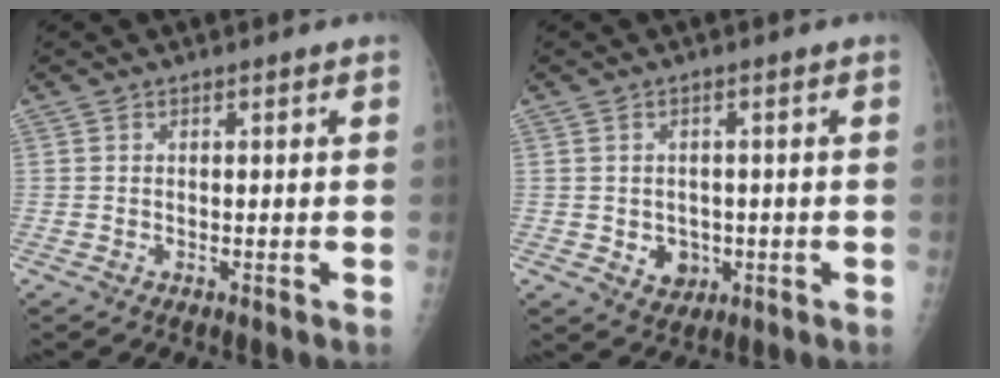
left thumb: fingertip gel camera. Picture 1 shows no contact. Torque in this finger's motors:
{"motor_torque": [0.03, 0.72, 0.31, -0.10, 0.00]}